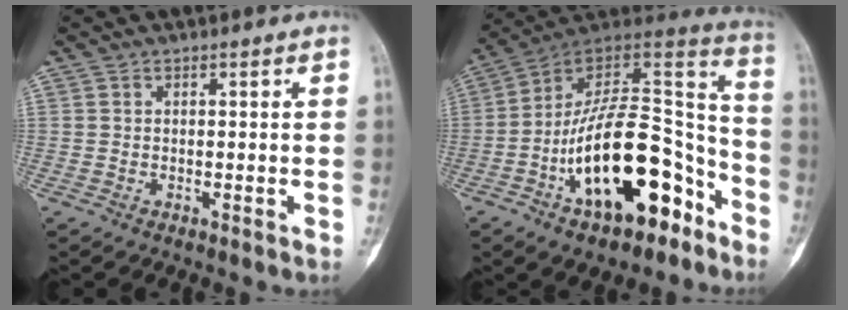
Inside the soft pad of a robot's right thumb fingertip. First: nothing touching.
{"total": 25.4, "force": [-11.2, 11.9, 19.4], "torque": [-0.294, 0.093, -0.175]}